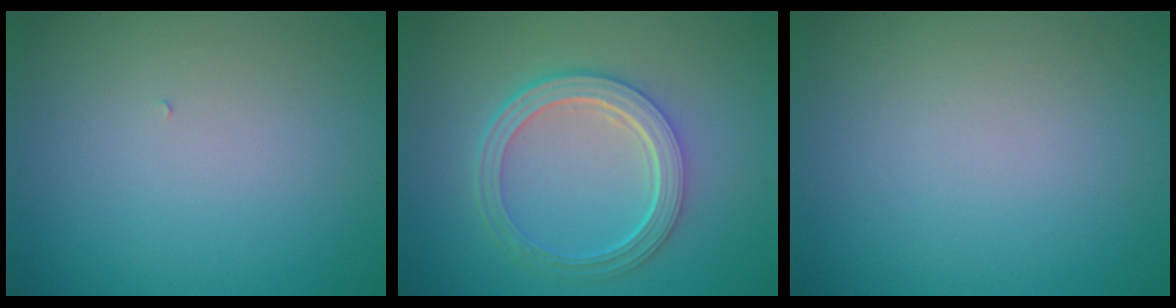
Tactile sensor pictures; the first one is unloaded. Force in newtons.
{"total": 5.2, "press": 3.9, "slide": 3.5}
{"total": 0.0}